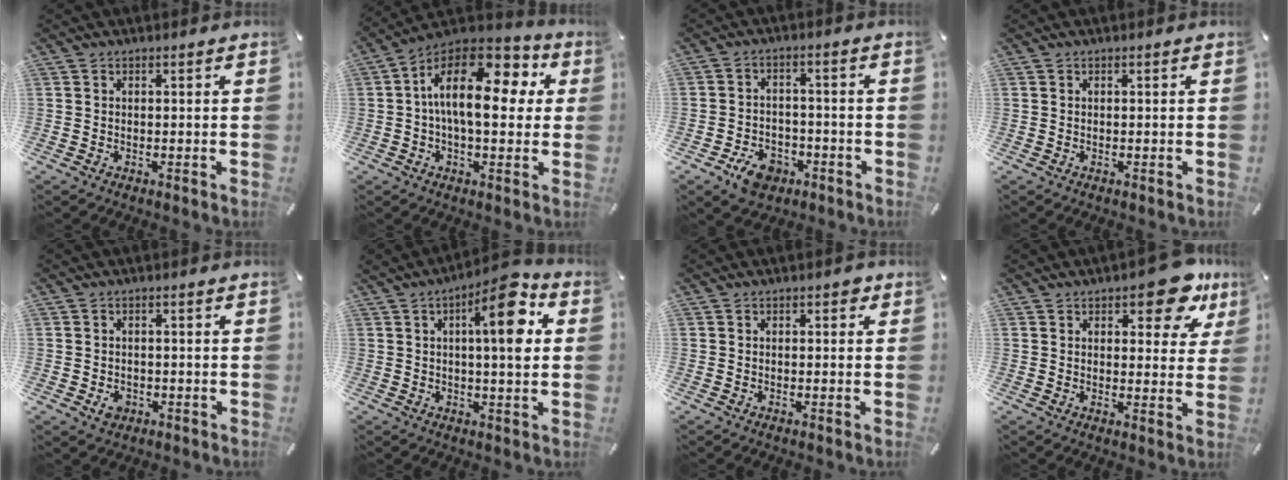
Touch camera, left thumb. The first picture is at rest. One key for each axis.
{"total": 18.6, "fx": 3.5, "fy": 9.8, "fz": 15.4, "tx": -0.269, "ty": -0.018, "tz": 0.053}
{"total": 7.1, "fx": -4.1, "fy": 5.0, "fz": 3.1, "tx": -0.054, "ty": 0.028, "tz": -0.073}
{"total": 0.0}
{"total": 2.9, "fx": -0.9, "fy": 2.3, "fz": 1.5, "tx": -0.025, "ty": -0.001, "tz": -0.019}
{"total": 12.8, "fx": 3.9, "fy": 3.7, "fz": 11.6, "tx": -0.164, "ty": -0.012, "tz": 0.054}
{"total": 1.1, "fx": 0.3, "fy": 0.7, "fz": 0.9, "tx": -0.009, "ty": 0.002, "tz": 0.001}
{"total": 11.4, "fx": 7.1, "fy": 5.0, "fz": 7.4, "tx": -0.078, "ty": -0.039, "tz": 0.116}